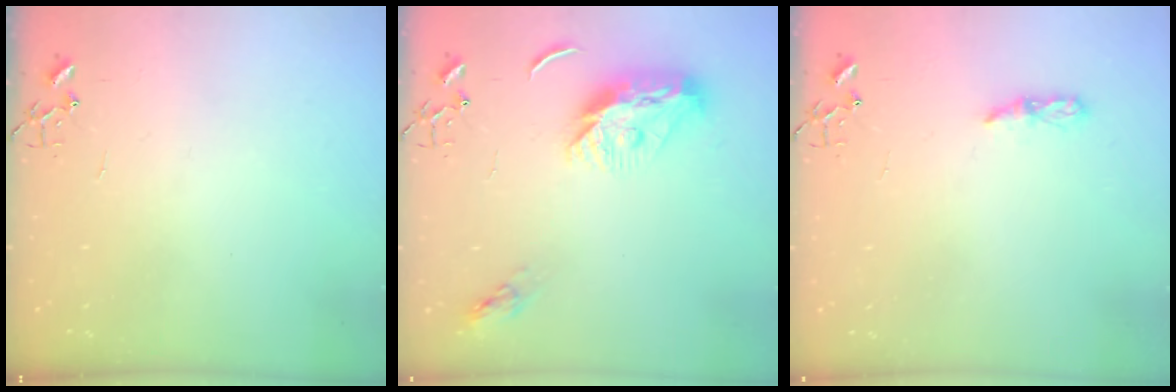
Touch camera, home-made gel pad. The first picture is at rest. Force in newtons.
{"total": 12.7, "press": 12.7, "slide": 0.3}
{"total": 5.0, "press": 4.9, "slide": 0.5}